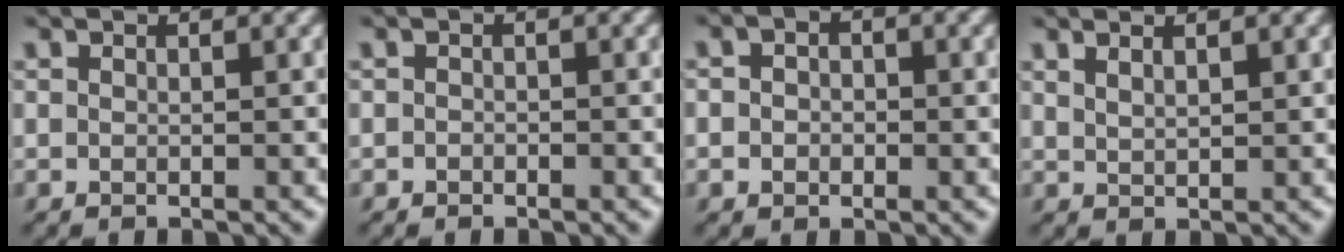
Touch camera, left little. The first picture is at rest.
{"total": 0.6, "force": [-0.4, 0.4, 0.1], "torque": [0.001, -0.003, -0.011]}
{"total": 2.6, "force": [0.0, 2.0, 1.7], "torque": [-0.020, 0.009, -0.017]}
{"total": 1.4, "force": [1.0, 0.2, 0.9], "torque": [-0.019, -0.001, 0.021]}